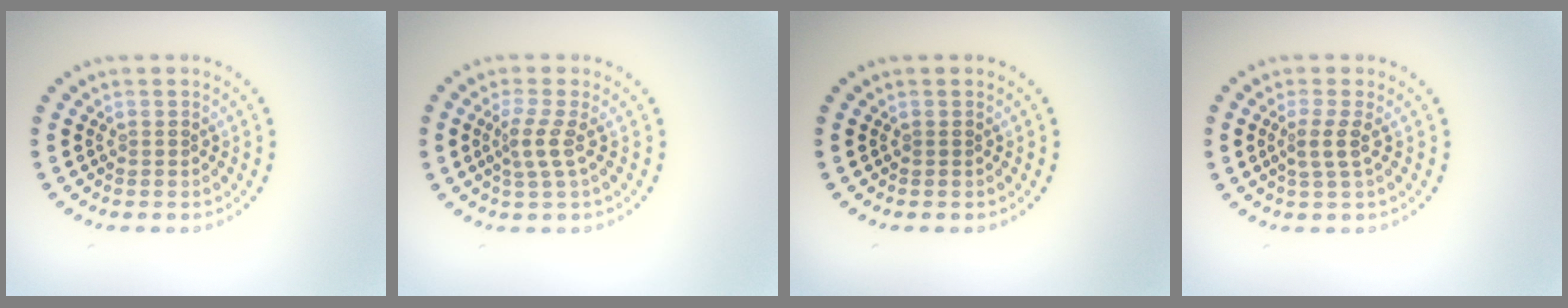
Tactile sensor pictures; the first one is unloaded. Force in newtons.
{"total": 2.2, "press": 1.6, "slide": 1.5}
{"total": 0.0}
{"total": 1.7, "press": 1.4, "slide": 1.0}